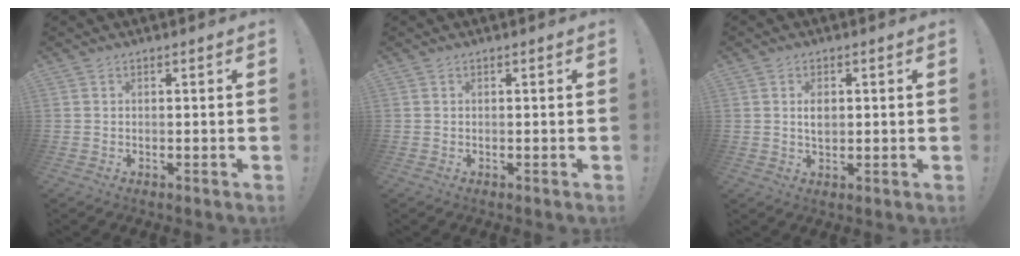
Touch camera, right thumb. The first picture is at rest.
{"total": 0.0}
{"total": 3.5, "force": [0.5, 2.0, 2.8], "torque": [-0.032, -0.004, 0.003]}